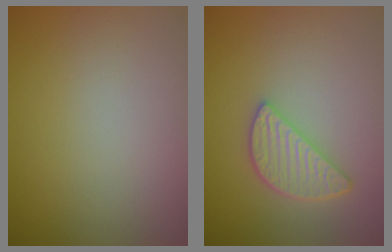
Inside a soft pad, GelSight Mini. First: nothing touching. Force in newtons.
{"total": 3.6, "press": 3.0, "slide": 2.0}